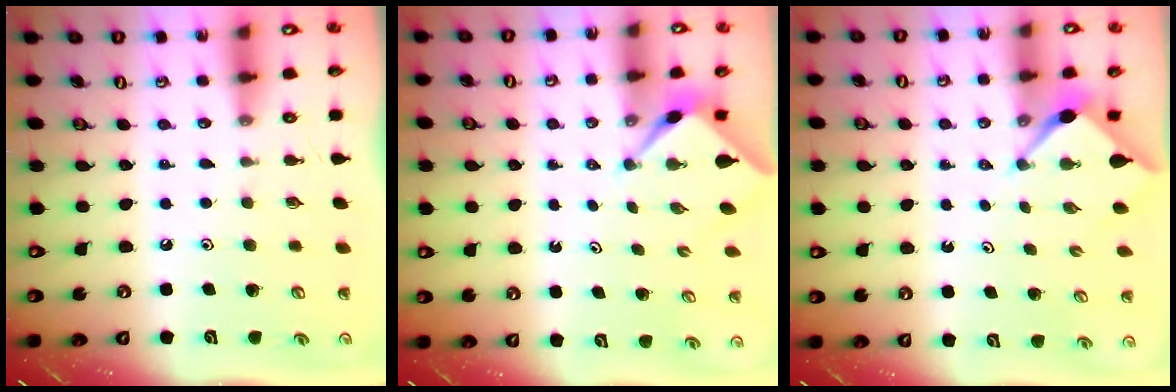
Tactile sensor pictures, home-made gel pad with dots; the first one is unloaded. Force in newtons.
{"total": 2.3, "press": 2.3, "slide": 0.3}
{"total": 2.6, "press": 2.6, "slide": 0.3}